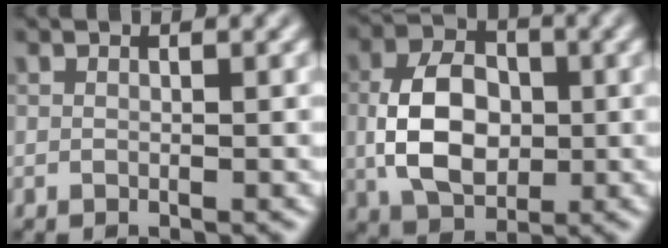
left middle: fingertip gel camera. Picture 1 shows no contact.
{"total": 7.0, "force": [-0.3, 4.7, 5.1], "torque": [-0.101, 0.001, -0.008]}